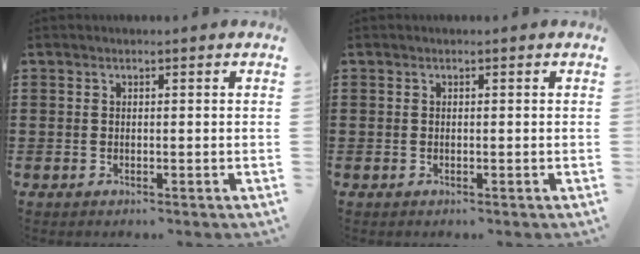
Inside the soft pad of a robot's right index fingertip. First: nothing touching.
{"total": 0.0}